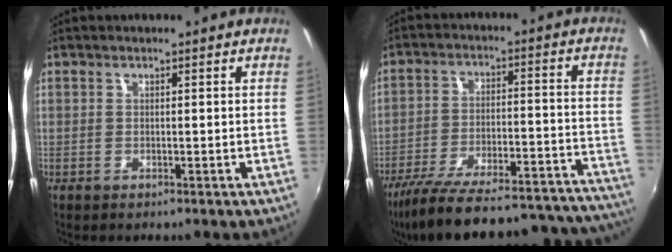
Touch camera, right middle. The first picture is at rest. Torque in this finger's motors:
{"motor_torque": [1.64, -0.50, 0.29, 0.18]}